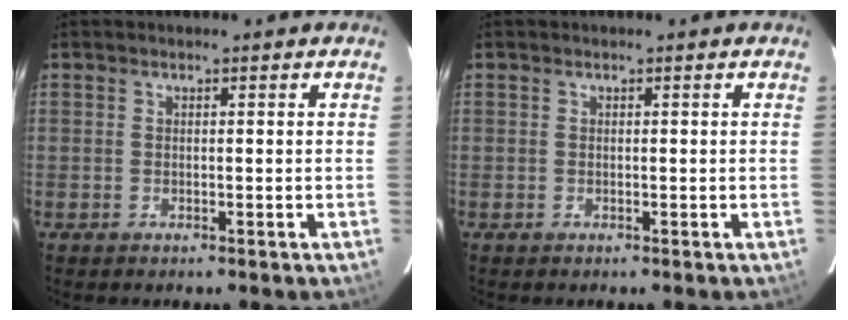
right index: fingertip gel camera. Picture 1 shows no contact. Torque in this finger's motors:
{"motor_torque": [0.00, 0.00, 0.01, 0.00]}